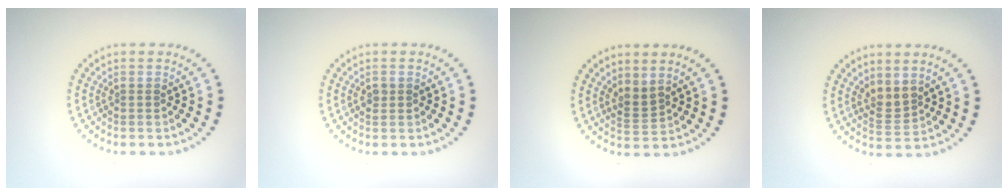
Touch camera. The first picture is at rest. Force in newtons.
{"total": 0.9, "press": 0.9, "slide": 0.1}
{"total": 1.9, "press": 1.3, "slide": 1.3}
{"total": 1.9, "press": 1.6, "slide": 1.1}